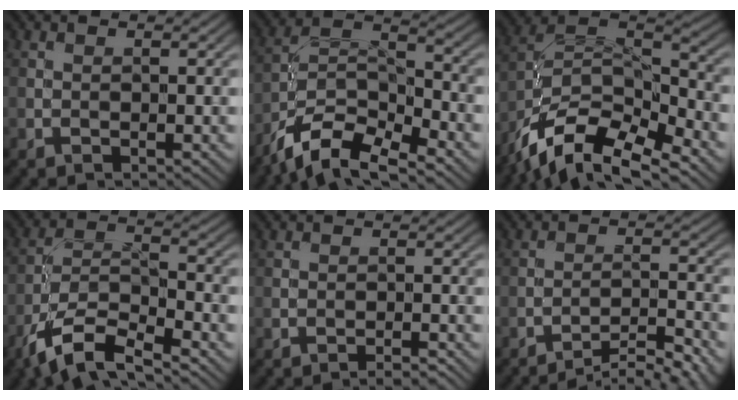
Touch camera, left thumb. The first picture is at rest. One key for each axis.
{"total": 10.5, "fx": -7.9, "fy": 3.5, "fz": 6.1, "tx": -0.113, "ty": -0.007, "tz": -0.162}
{"total": 14.5, "fx": -10.1, "fy": 5.8, "fz": 8.7, "tx": -0.198, "ty": -0.013, "tz": -0.181}
{"total": 9.7, "fx": -6.7, "fy": 3.1, "fz": 6.2, "tx": -0.118, "ty": -0.007, "tz": -0.142}
{"total": 1.3, "fx": -1.2, "fy": -0.1, "fz": 0.5, "tx": -0.008, "ty": 0.004, "tz": -0.023}
{"total": 7.4, "fx": -6.3, "fy": 1.1, "fz": 3.8, "tx": -0.063, "ty": 0.009, "tz": -0.090}